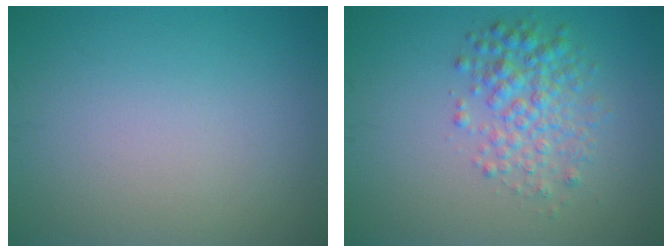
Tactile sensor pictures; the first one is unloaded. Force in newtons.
{"total": 3.7, "press": 3.7, "slide": 0.0}